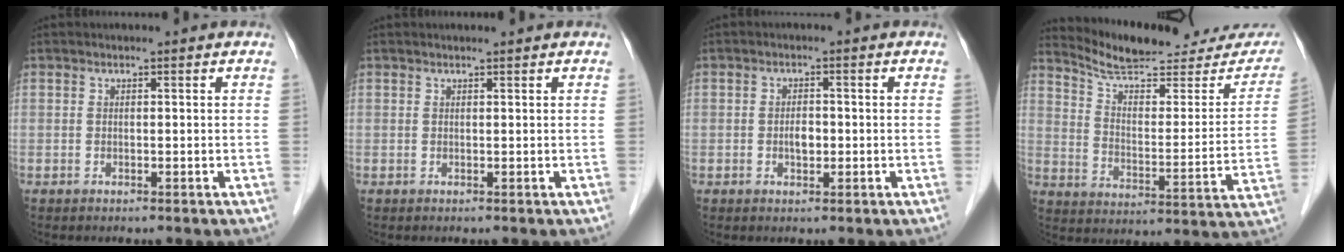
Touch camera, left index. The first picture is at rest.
{"total": 0.8, "force": [0.7, -0.1, 0.3], "torque": [-0.005, 0.003, 0.013]}
{"total": 2.0, "force": [-0.6, 1.0, 1.7], "torque": [-0.028, -0.001, -0.008]}
{"total": 21.3, "force": [19.8, 5.0, 6.2], "torque": [-0.075, -0.042, 0.261]}